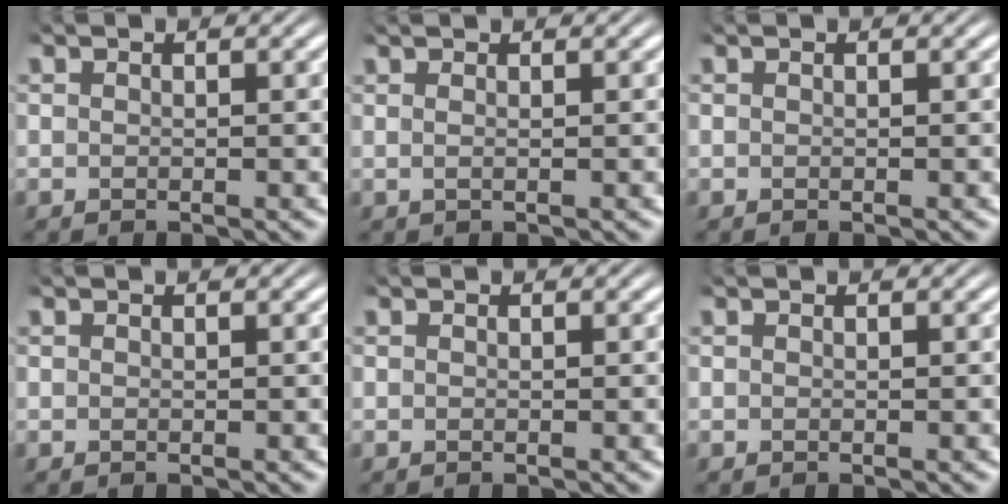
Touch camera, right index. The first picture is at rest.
{"total": 1.0, "force": [0.7, -0.4, 0.7], "torque": [-0.004, 0.004, 0.008]}
{"total": 0.0}
{"total": 0.0}
{"total": 0.0}
{"total": 0.0}